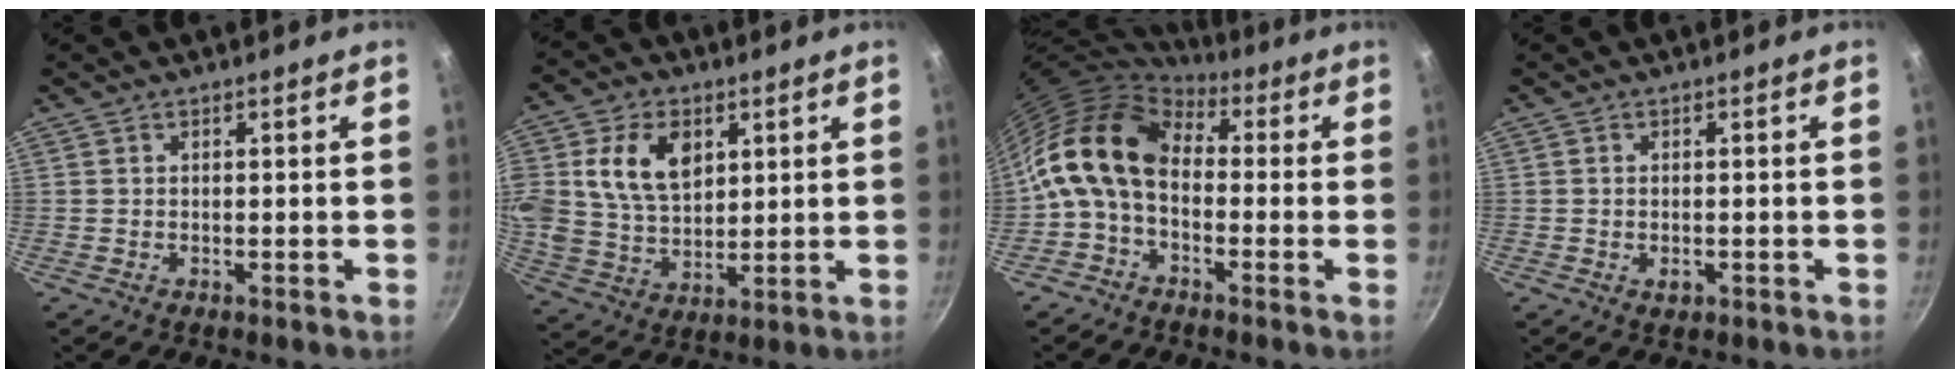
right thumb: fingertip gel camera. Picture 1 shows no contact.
{"total": 14.0, "force": [4.1, 9.9, 9.0], "torque": [-0.148, -0.011, 0.080]}
{"total": 13.0, "force": [-0.3, 8.8, 9.6], "torque": [-0.163, 0.031, -0.029]}
{"total": 1.7, "force": [-0.5, 1.1, 1.1], "torque": [-0.017, 0.000, -0.008]}